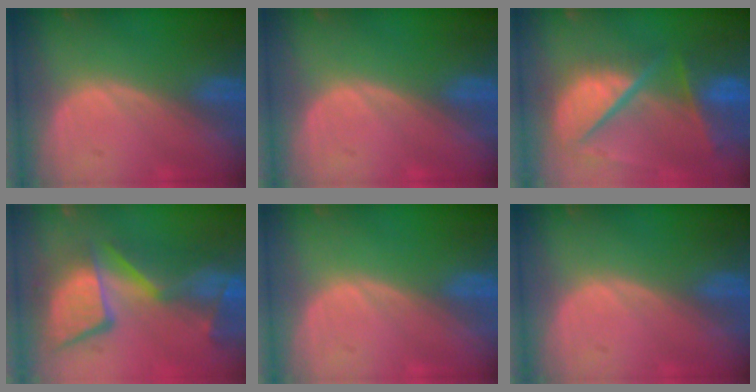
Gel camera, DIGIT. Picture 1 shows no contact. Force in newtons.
{"total": 0.0}
{"total": 11.0, "press": 9.1, "slide": 6.2}
{"total": 12.2, "press": 11.1, "slide": 5.1}
{"total": 0.0}
{"total": 0.0}